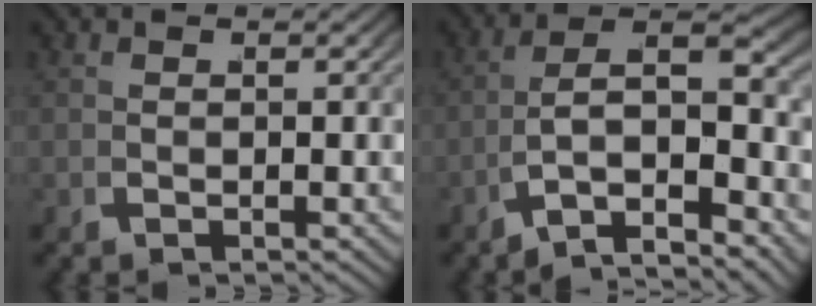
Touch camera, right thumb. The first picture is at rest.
{"total": 10.2, "force": [-1.7, 6.4, 7.8], "torque": [-0.160, -0.039, -0.016]}